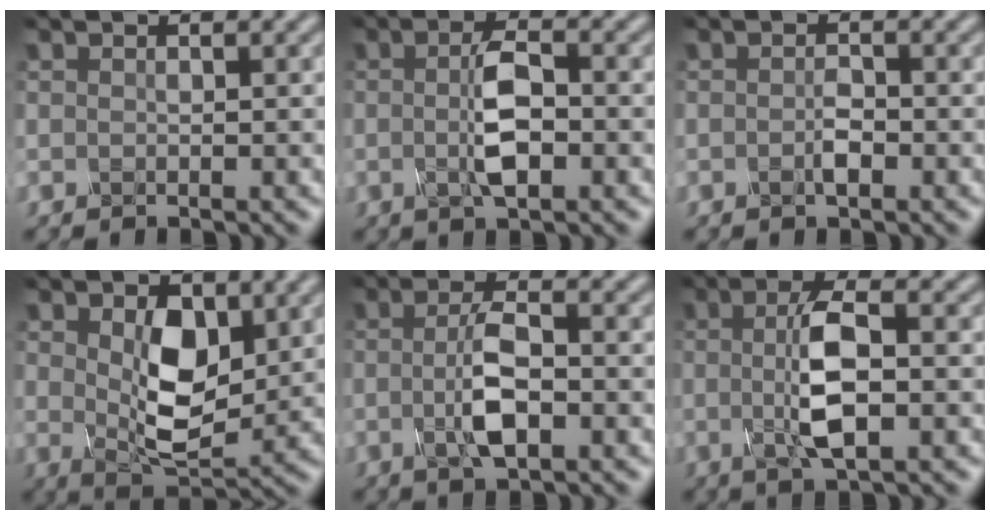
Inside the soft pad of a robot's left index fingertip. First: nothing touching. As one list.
[{"total": 3.1, "force": [-0.3, 0.8, 3.0], "torque": [-0.062, 0.005, -0.009]}, {"total": 0.9, "force": [-0.4, 0.2, 0.8], "torque": [-0.020, 0.004, -0.011]}, {"total": 5.9, "force": [1.0, 3.2, 4.8], "torque": [-0.092, -0.003, 0.022]}, {"total": 3.4, "force": [-0.6, 1.0, 3.2], "torque": [-0.068, 0.004, -0.015]}, {"total": 4.6, "force": [0.0, 1.2, 4.4], "torque": [-0.090, 0.004, -0.004]}]